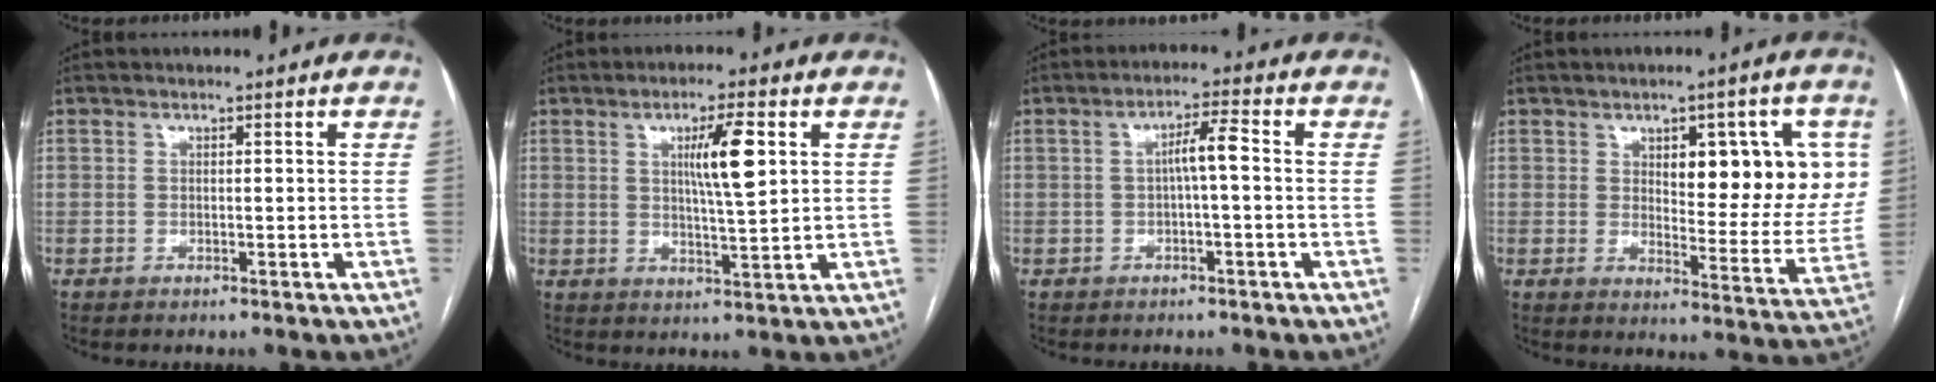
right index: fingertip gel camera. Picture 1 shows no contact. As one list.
[{"total": 7.3, "force": [2.2, 0.5, 6.9], "torque": [-0.119, 0.001, 0.038]}, {"total": 4.0, "force": [0.0, 0.3, 4.0], "torque": [-0.068, 0.011, 0.001]}, {"total": 14.8, "force": [4.2, 5.0, 13.3], "torque": [-0.160, 0.006, 0.061]}]